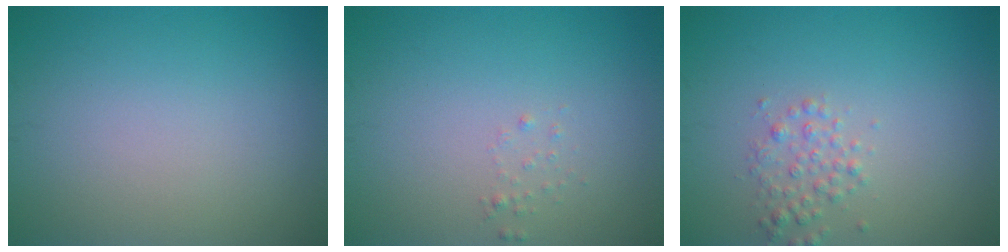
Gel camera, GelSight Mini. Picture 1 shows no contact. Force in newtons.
{"total": 0.6, "press": 0.6, "slide": 0.1}
{"total": 1.8, "press": 1.8, "slide": 0.0}